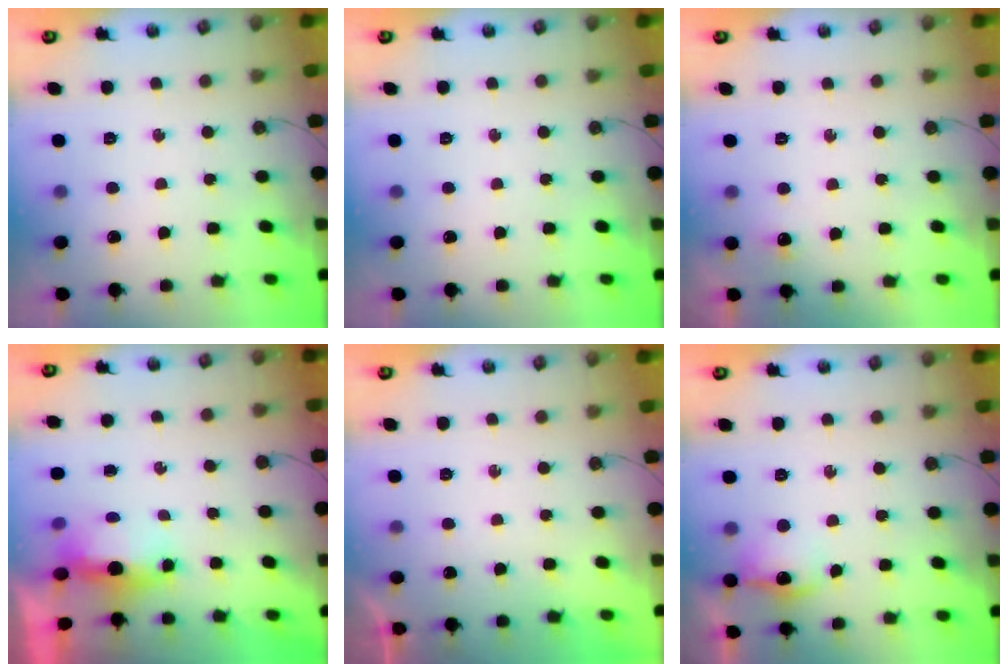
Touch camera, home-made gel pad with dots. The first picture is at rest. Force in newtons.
{"total": 0.0}
{"total": 4.6, "press": 4.5, "slide": 1.0}
{"total": 14.2, "press": 7.1, "slide": 12.4}
{"total": 0.0}
{"total": 10.5, "press": 10.4, "slide": 0.9}